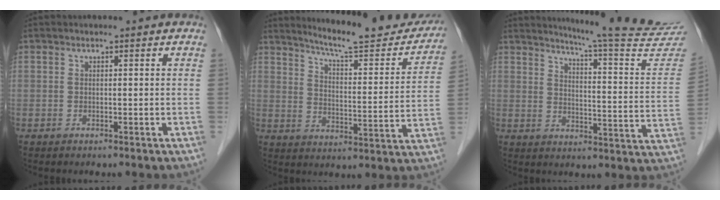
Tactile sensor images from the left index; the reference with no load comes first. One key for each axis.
{"total": 18.5, "fx": 17.1, "fy": 2.2, "fz": 6.8, "tx": -0.092, "ty": -0.045, "tz": 0.224}
{"total": 20.6, "fx": 19.3, "fy": -0.8, "fz": 7.2, "tx": -0.104, "ty": -0.107, "tz": 0.228}